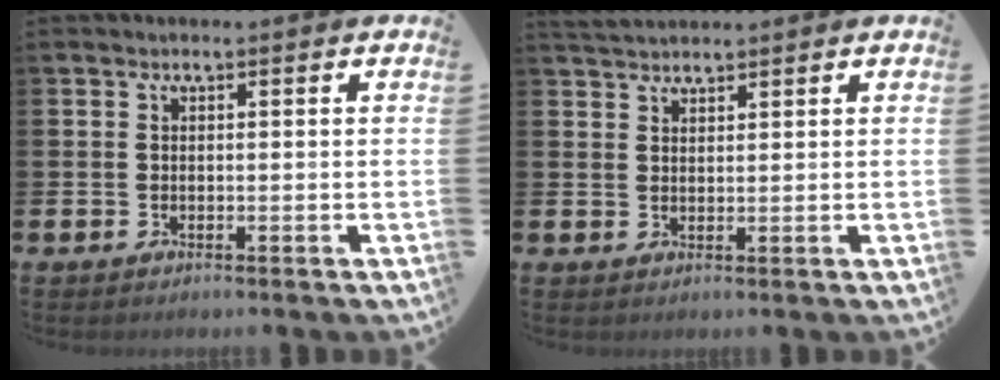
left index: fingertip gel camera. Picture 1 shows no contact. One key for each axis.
{"total": 2.4, "fx": 2.4, "fy": 0.5, "fz": 0.2, "tx": -0.009, "ty": -0.005, "tz": 0.045}